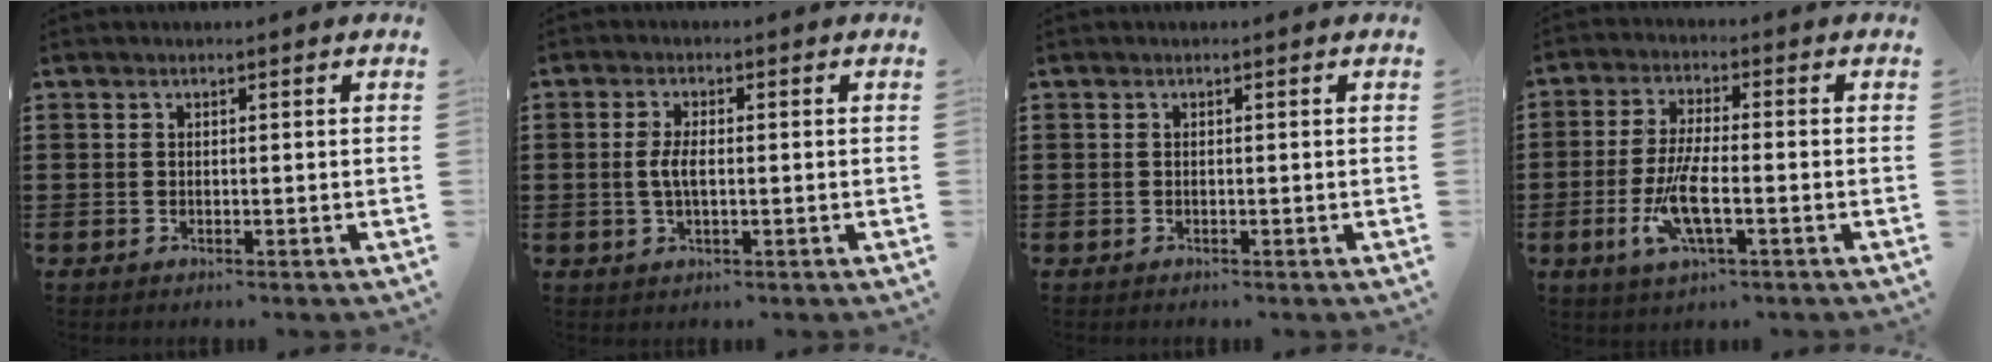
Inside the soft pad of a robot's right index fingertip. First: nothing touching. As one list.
[{"total": 3.1, "force": [-0.2, 1.1, 2.9], "torque": [-0.068, -0.004, -0.009]}, {"total": 0.0}, {"total": 7.5, "force": [-2.5, 1.8, 6.8], "torque": [-0.145, -0.014, -0.048]}]